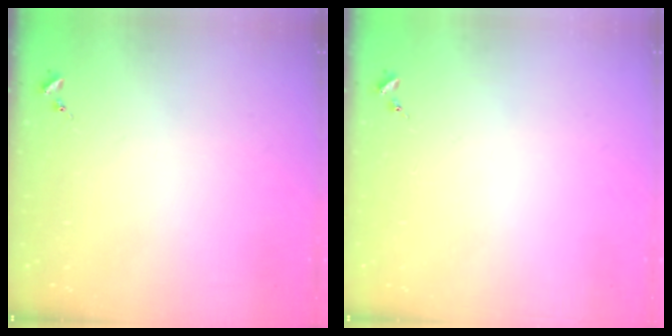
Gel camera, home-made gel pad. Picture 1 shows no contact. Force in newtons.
{"total": 0.0}